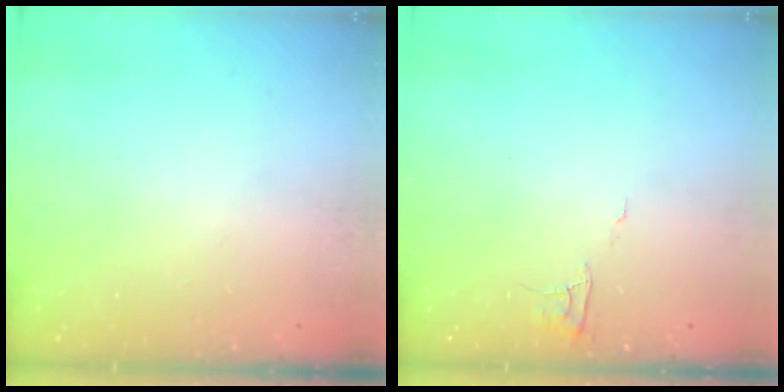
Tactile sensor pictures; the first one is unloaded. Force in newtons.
{"total": 4.3, "press": 4.3, "slide": 0.5}